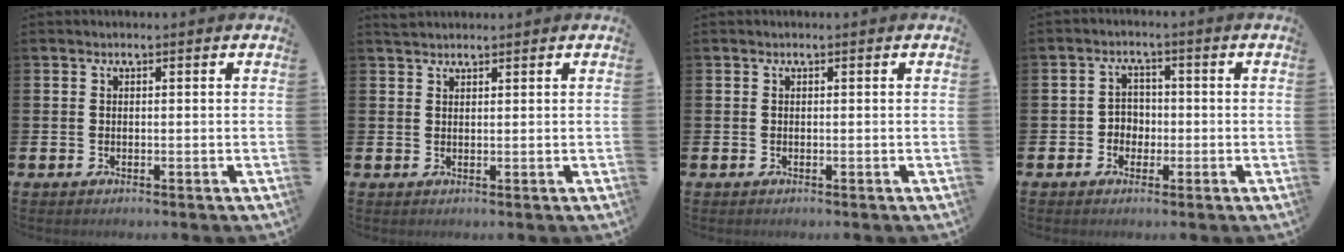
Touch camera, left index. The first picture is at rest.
{"total": 1.5, "force": [1.4, 0.4, 0.1], "torque": [0.007, -0.001, 0.024]}
{"total": 0.0}
{"total": 2.7, "force": [-1.1, 2.4, 0.7], "torque": [-0.015, 0.003, -0.028]}